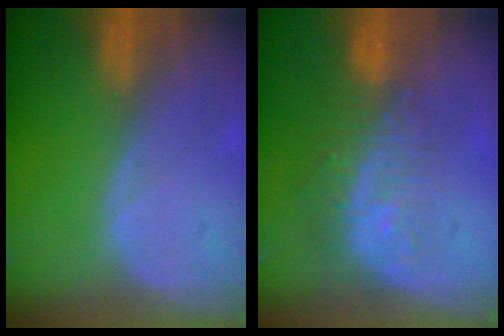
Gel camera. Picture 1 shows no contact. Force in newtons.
{"total": 9.5, "press": 8.2, "slide": 4.9}